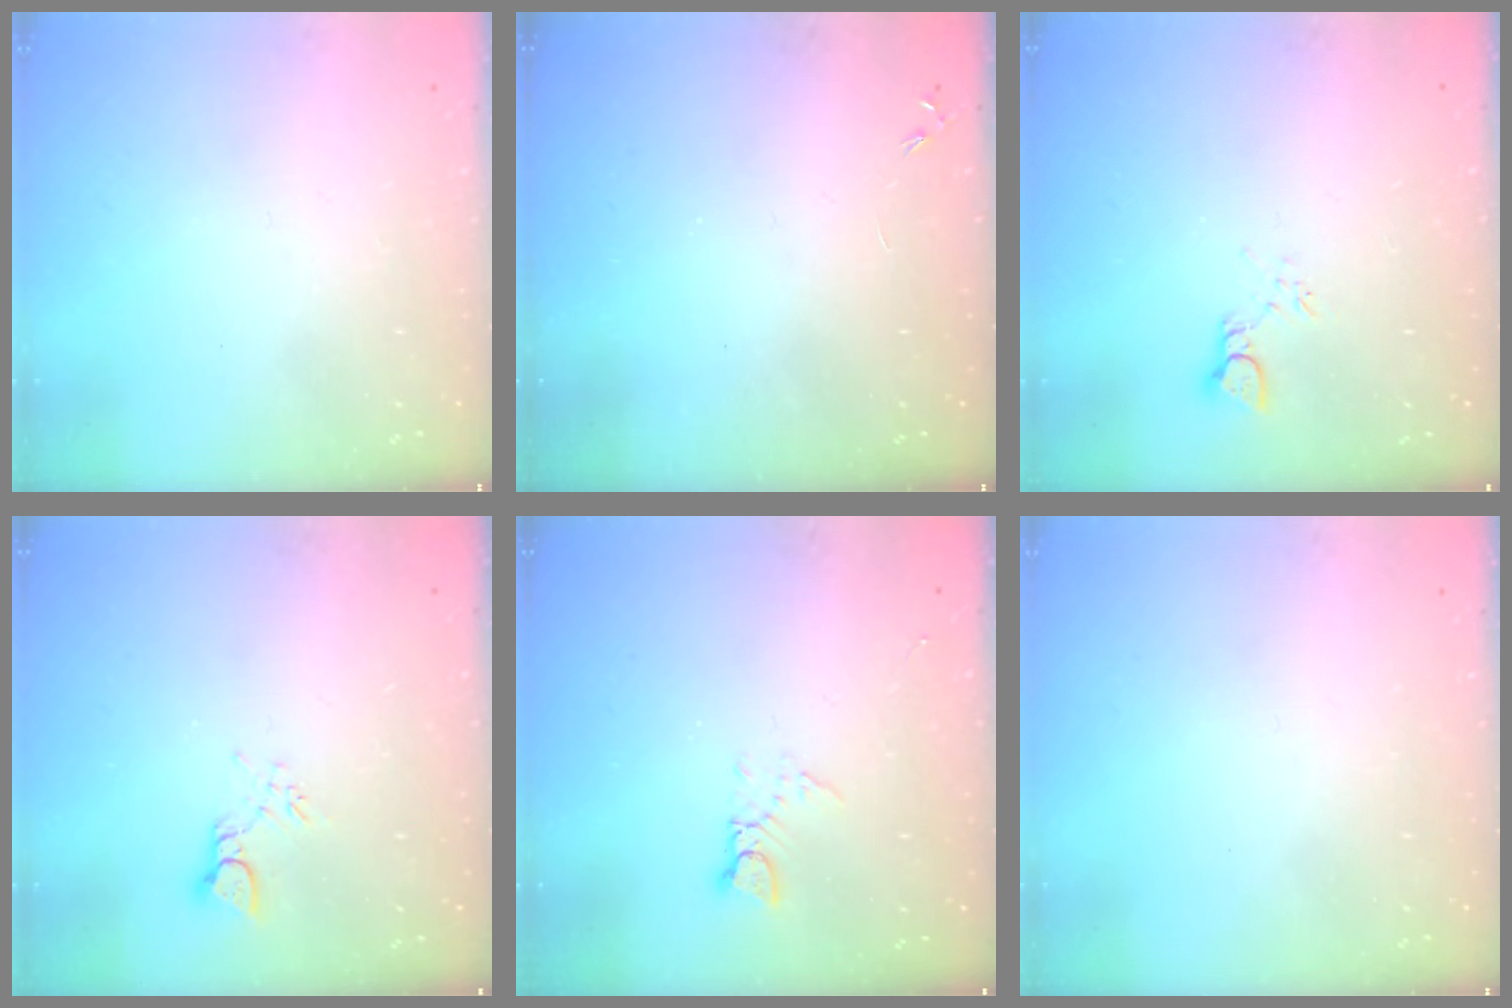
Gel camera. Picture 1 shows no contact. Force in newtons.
{"total": 0.0}
{"total": 2.2, "press": 2.2, "slide": 0.1}
{"total": 2.8, "press": 2.8, "slide": 0.4}
{"total": 2.9, "press": 2.9, "slide": 0.2}
{"total": 0.0}